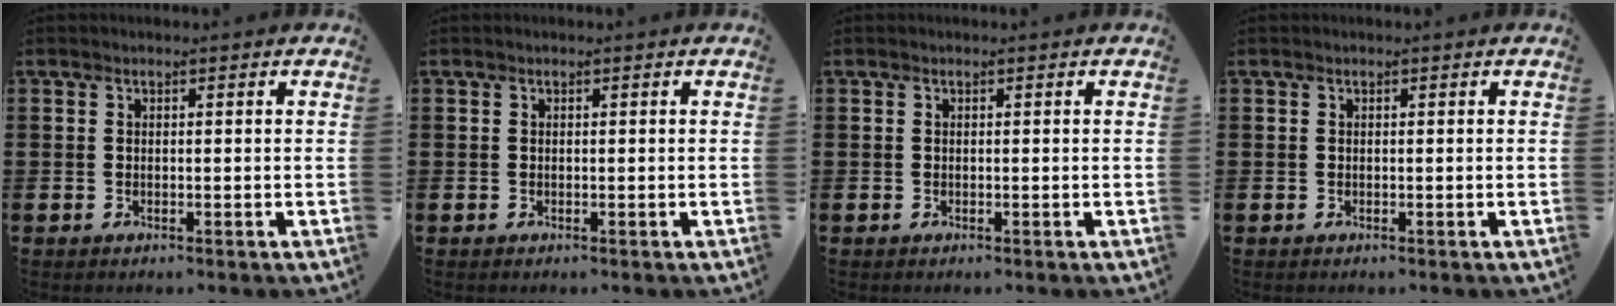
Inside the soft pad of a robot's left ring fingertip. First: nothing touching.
{"total": 0.0}
{"total": 0.0}
{"total": 0.0}